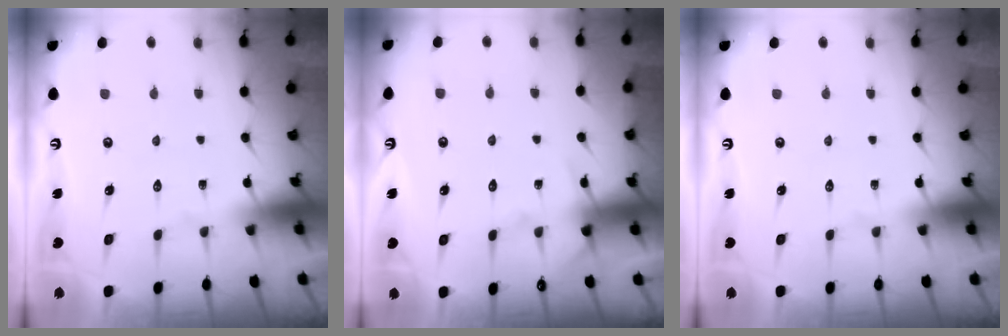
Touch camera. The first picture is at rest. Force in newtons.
{"total": 4.6, "press": 4.5, "slide": 0.6}
{"total": 0.0}